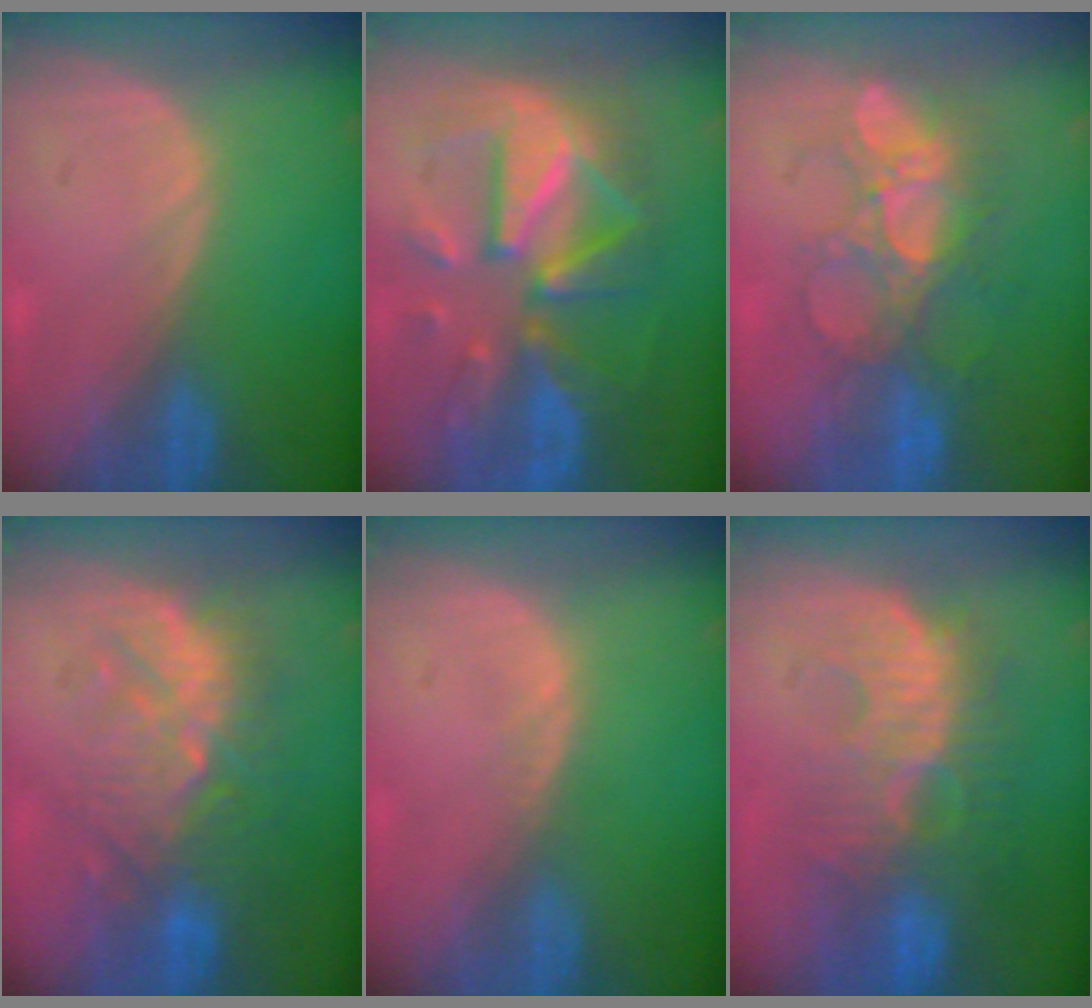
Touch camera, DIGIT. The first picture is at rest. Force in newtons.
{"total": 12.3, "press": 12.3, "slide": 1.1}
{"total": 8.6, "press": 8.3, "slide": 2.4}
{"total": 9.6, "press": 9.4, "slide": 2.1}
{"total": 0.7, "press": 0.6, "slide": 0.3}
{"total": 10.4, "press": 9.8, "slide": 3.4}